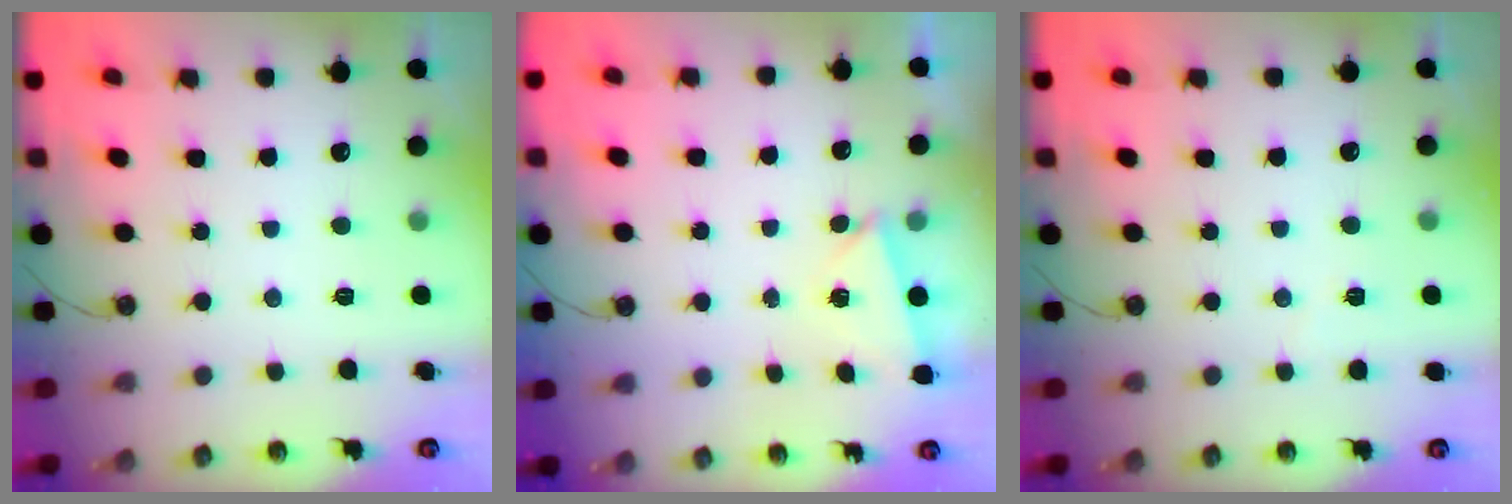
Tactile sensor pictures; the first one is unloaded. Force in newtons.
{"total": 2.2, "press": 1.2, "slide": 1.8}
{"total": 3.0, "press": 2.7, "slide": 1.5}